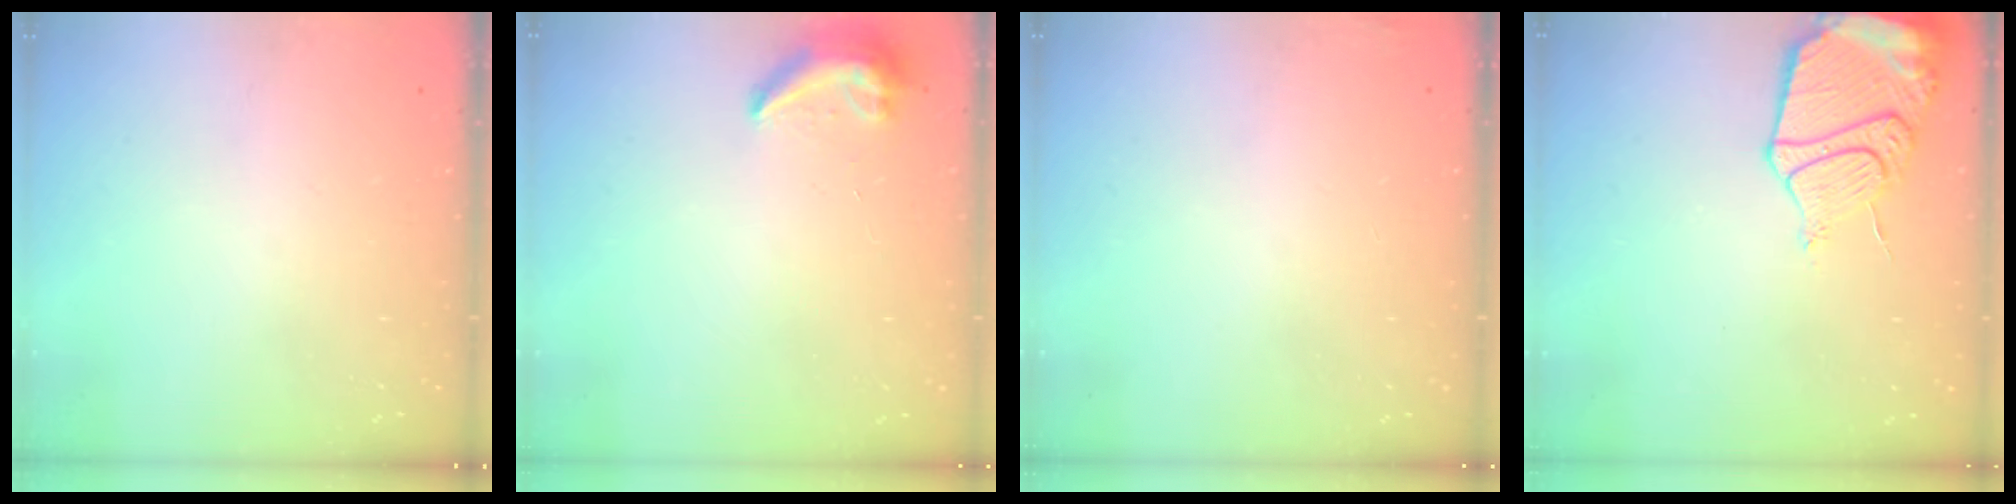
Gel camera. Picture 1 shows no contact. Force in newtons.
{"total": 7.6, "press": 7.6, "slide": 0.7}
{"total": 2.8, "press": 2.6, "slide": 0.9}
{"total": 15.3, "press": 15.2, "slide": 1.7}